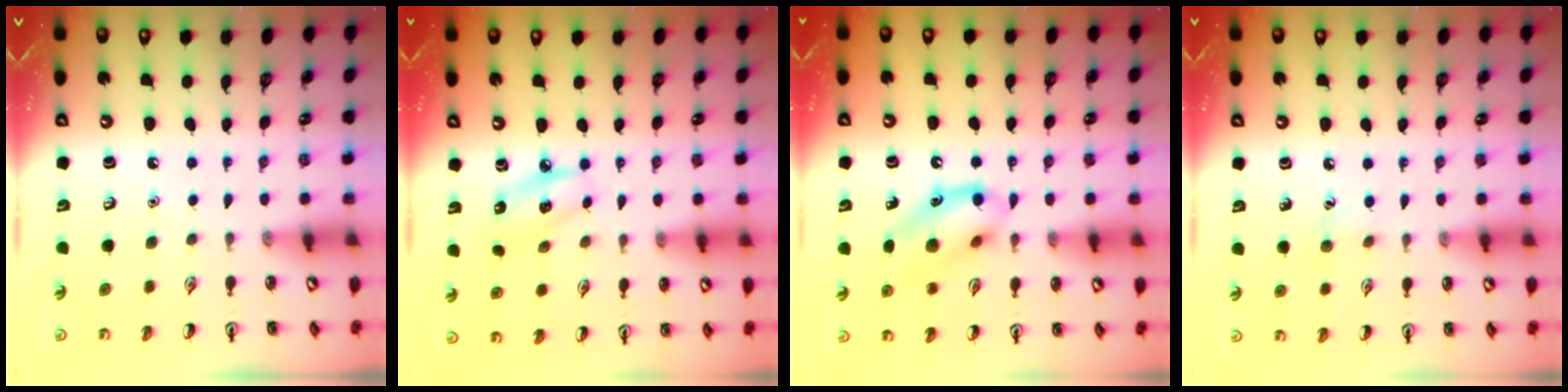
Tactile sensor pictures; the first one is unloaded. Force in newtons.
{"total": 6.1, "press": 6.0, "slide": 1.2}
{"total": 12.6, "press": 12.4, "slide": 2.4}
{"total": 5.9, "press": 5.6, "slide": 1.7}